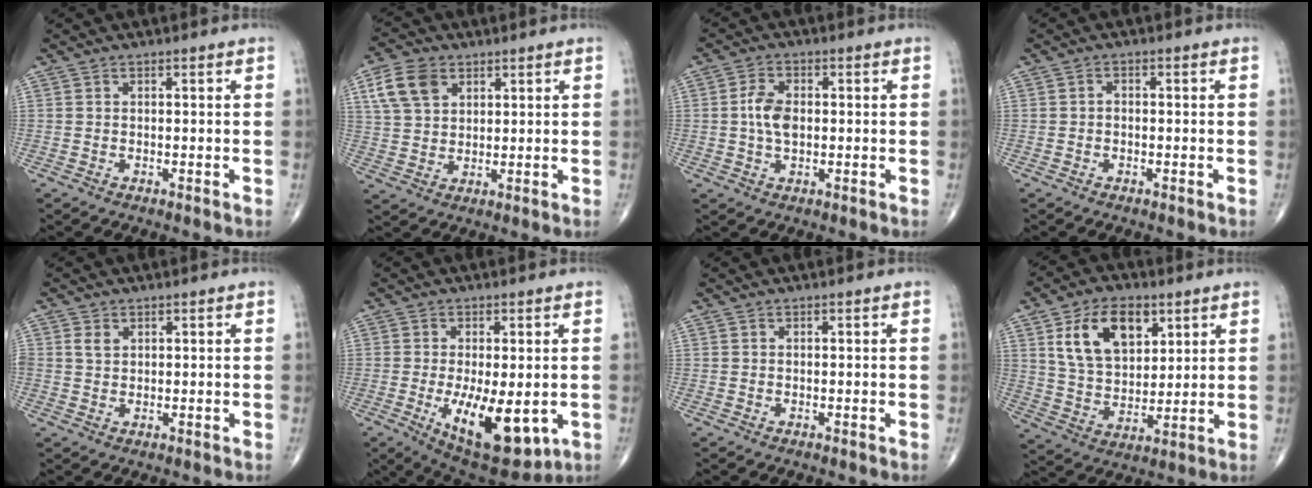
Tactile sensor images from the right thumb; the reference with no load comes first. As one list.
[{"total": 8.5, "force": [3.8, 5.8, 4.9], "torque": [-0.082, -0.004, 0.073]}, {"total": 5.4, "force": [0.1, 3.2, 4.4], "torque": [-0.085, 0.007, -0.002]}, {"total": 1.1, "force": [-0.2, 0.7, 0.8], "torque": [-0.007, 0.007, -0.007]}, {"total": 1.9, "force": [0.8, 1.4, 1.1], "torque": [-0.017, -0.001, 0.017]}, {"total": 14.2, "force": [-3.2, 6.0, 12.4], "torque": [-0.184, -0.024, -0.031]}, {"total": 0.0}, {"total": 14.4, "force": [6.1, 8.9, 9.6], "torque": [-0.140, -0.022, 0.119]}]